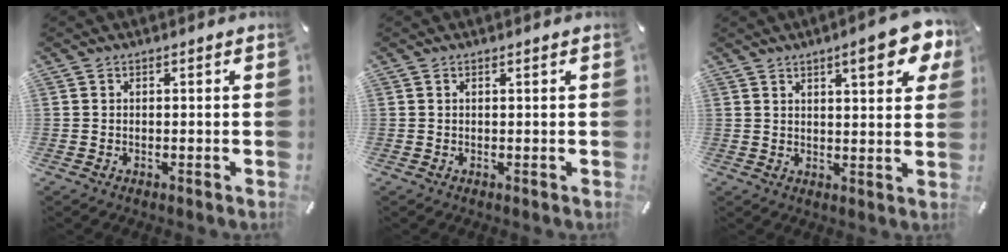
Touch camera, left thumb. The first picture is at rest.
{"total": 0.0}
{"total": 10.0, "force": [5.6, 3.0, 7.7], "torque": [-0.103, -0.027, 0.089]}